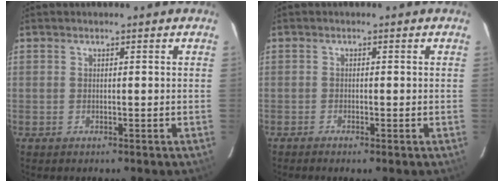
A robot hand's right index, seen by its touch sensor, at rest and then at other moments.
{"total": 1.0, "force": [-0.7, 0.0, 0.7], "torque": [-0.019, -0.001, -0.016]}